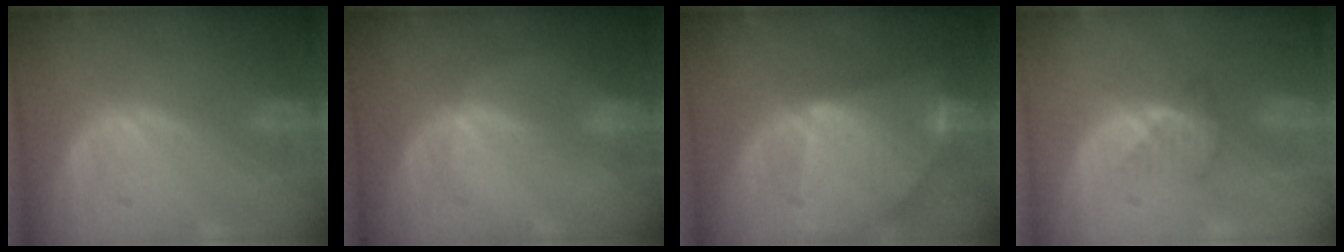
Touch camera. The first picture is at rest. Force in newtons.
{"total": 1.2, "press": 0.7, "slide": 0.9}
{"total": 9.5, "press": 8.2, "slide": 4.8}
{"total": 2.5, "press": 2.5, "slide": 0.2}